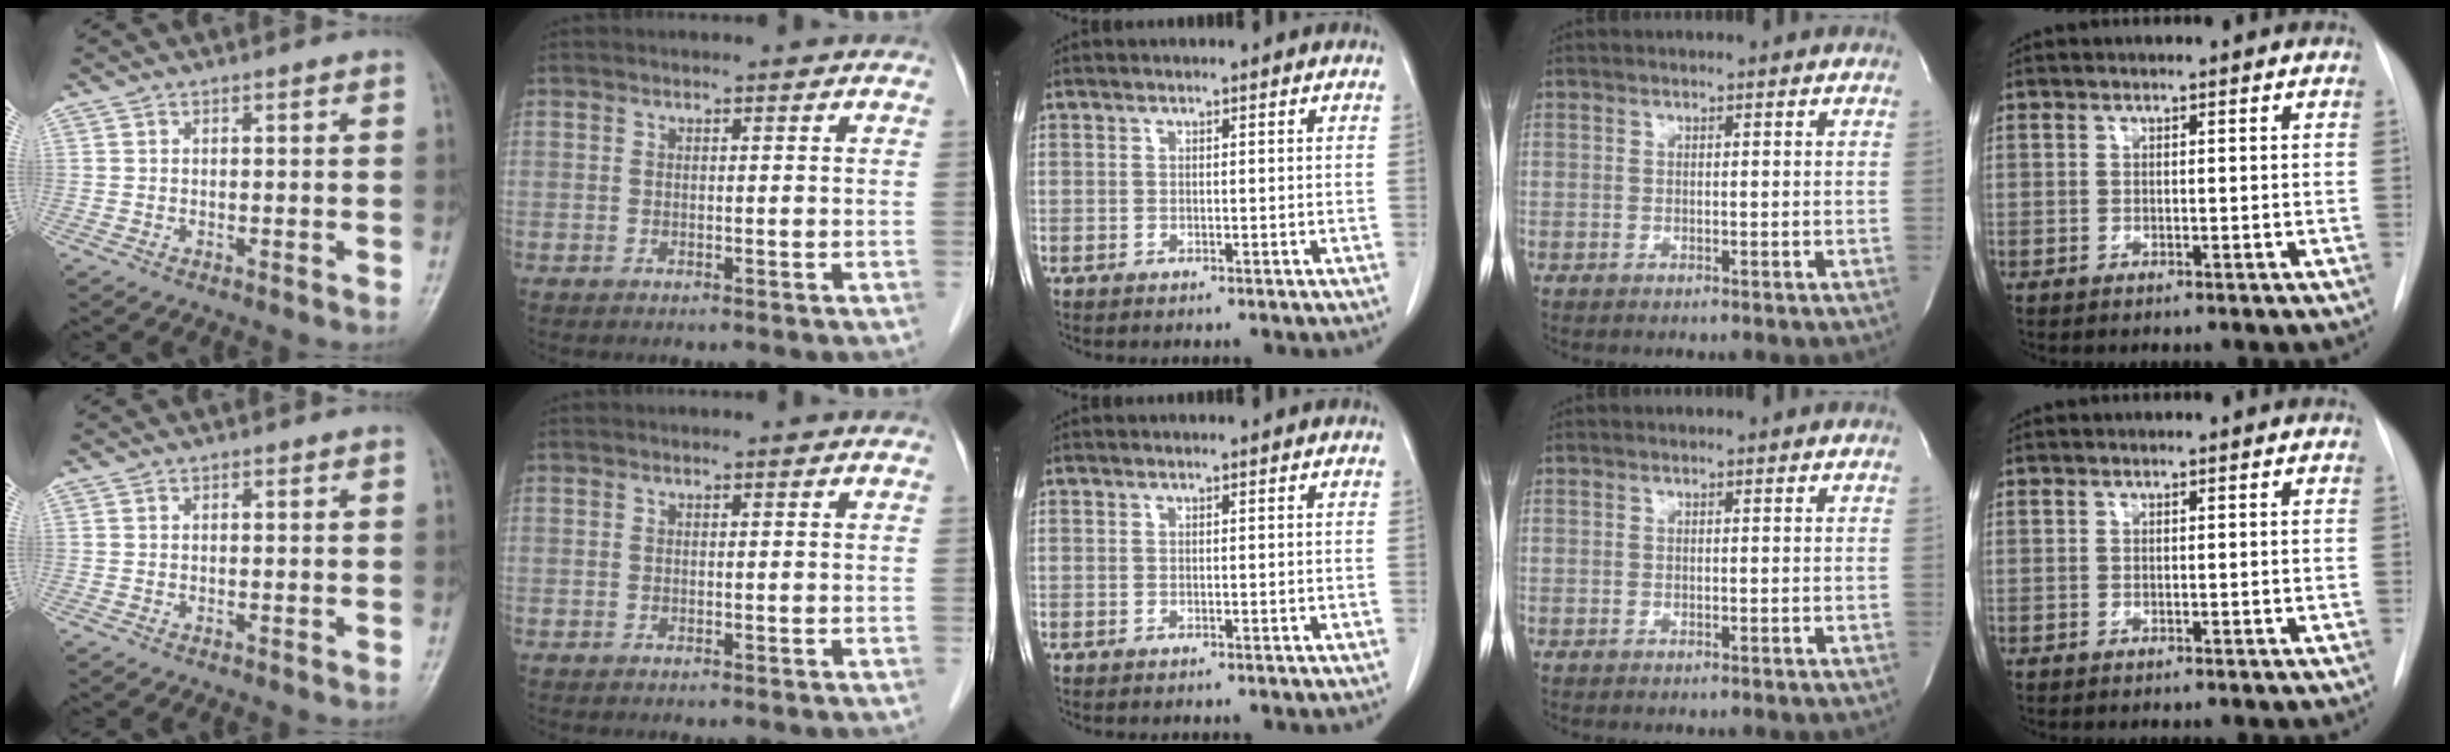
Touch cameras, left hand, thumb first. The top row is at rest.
{}